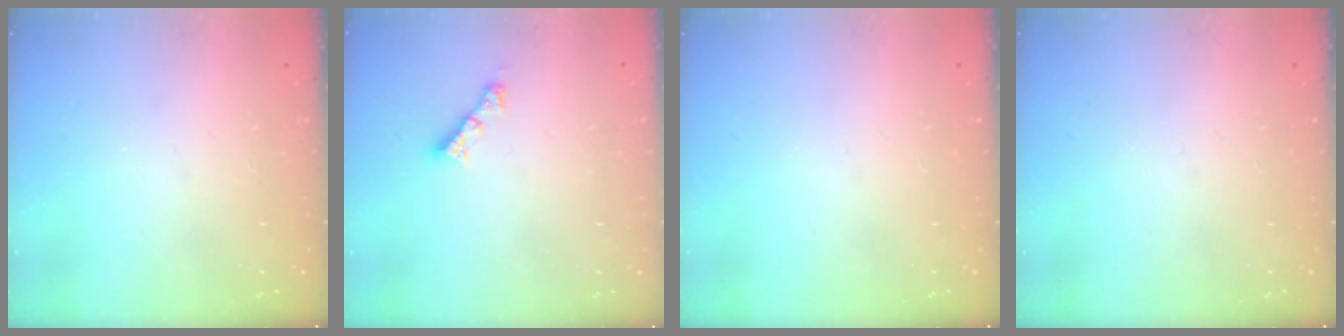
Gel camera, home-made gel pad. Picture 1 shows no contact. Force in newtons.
{"total": 3.4, "press": 3.3, "slide": 0.4}
{"total": 0.0}
{"total": 0.0}